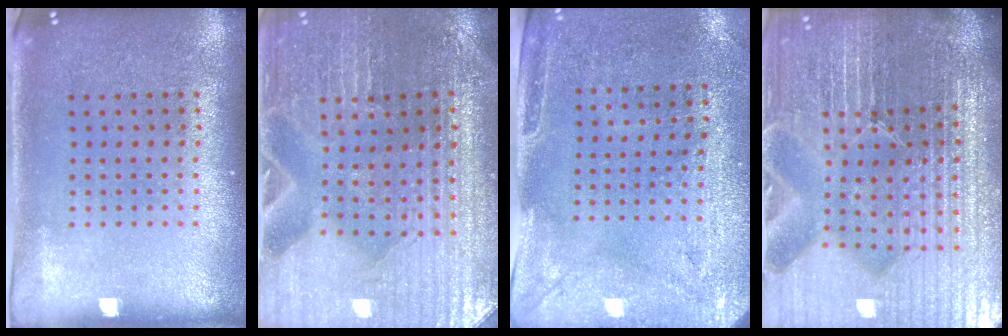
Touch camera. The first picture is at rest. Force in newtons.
{"total": 2.5, "press": 2.4, "slide": 0.4}
{"total": 3.0, "press": 2.3, "slide": 1.8}
{"total": 7.2, "press": 6.3, "slide": 3.5}